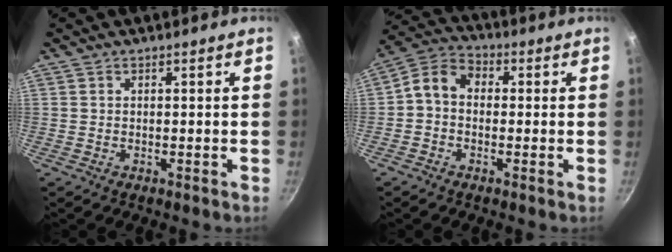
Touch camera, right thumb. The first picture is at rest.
{"total": 6.7, "force": [-0.3, 5.3, 4.2], "torque": [-0.068, 0.025, -0.029]}